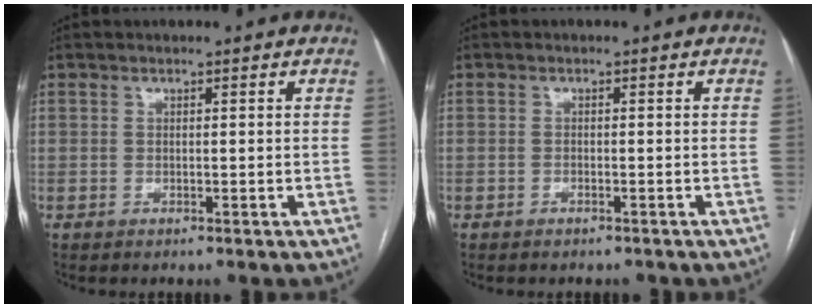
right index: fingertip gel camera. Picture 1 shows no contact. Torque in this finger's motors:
{"motor_torque": [0.18, -0.09, -0.11, -0.01]}